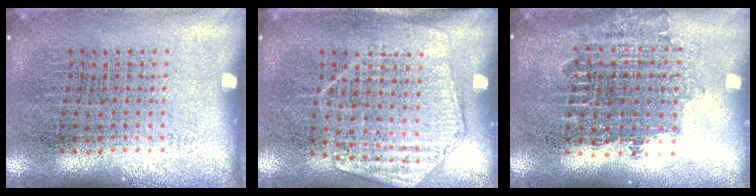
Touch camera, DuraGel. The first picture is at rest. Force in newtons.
{"total": 1.5, "press": 1.4, "slide": 0.3}
{"total": 1.7, "press": 1.4, "slide": 1.0}